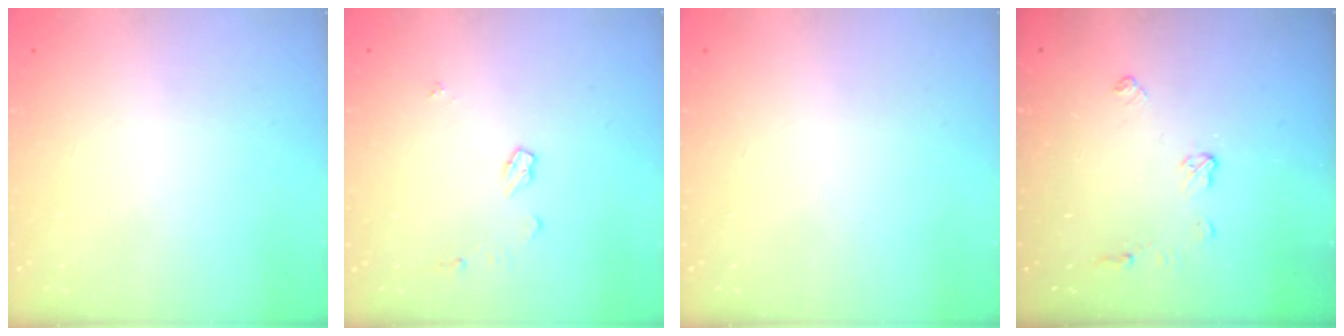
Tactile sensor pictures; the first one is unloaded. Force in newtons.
{"total": 5.8, "press": 5.8, "slide": 0.5}
{"total": 0.0}
{"total": 5.3, "press": 5.2, "slide": 0.8}